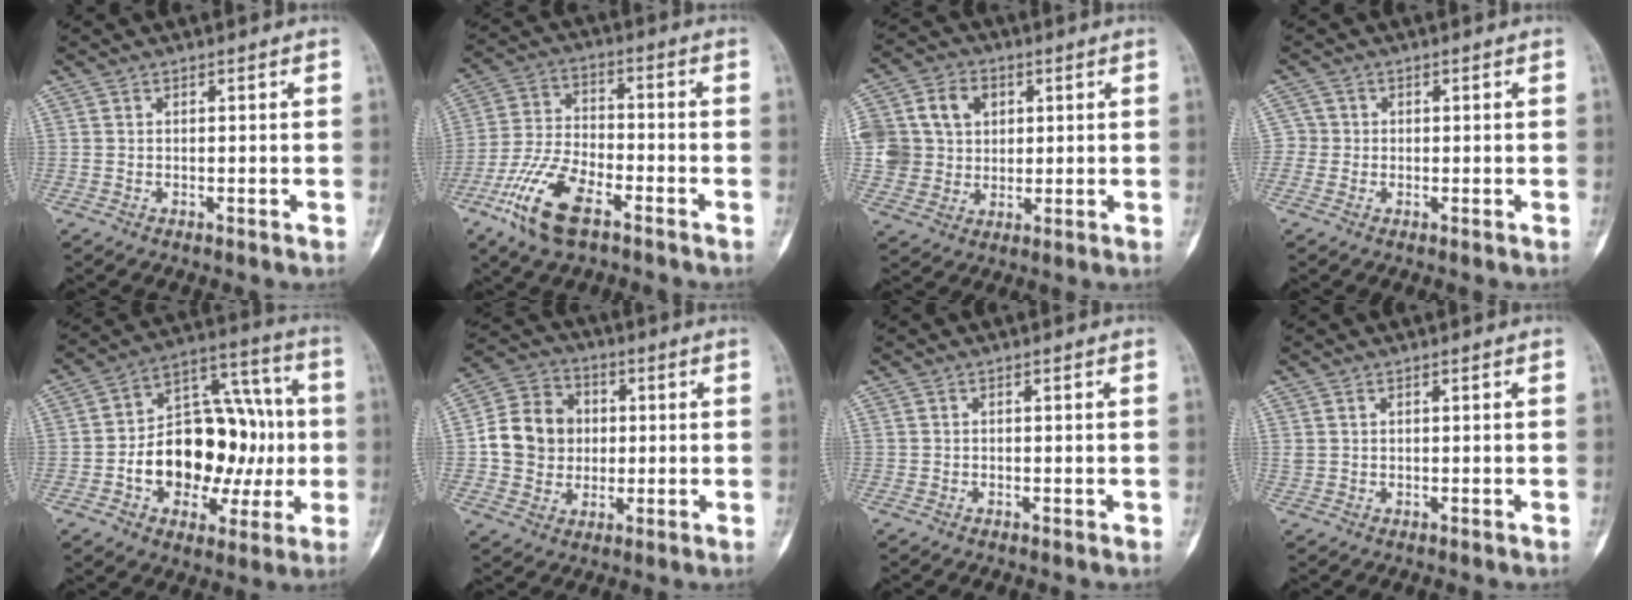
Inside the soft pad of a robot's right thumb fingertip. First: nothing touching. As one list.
[{"total": 13.4, "force": [-7.5, 5.6, 9.6], "torque": [-0.198, 0.024, -0.147]}, {"total": 16.0, "force": [3.4, 13.6, 7.8], "torque": [-0.151, 0.025, 0.072]}, {"total": 2.3, "force": [-0.3, 2.3, 0.1], "torque": [0.017, 0.008, -0.012]}, {"total": 22.0, "force": [-2.3, 14.6, 16.3], "torque": [-0.197, 0.051, -0.026]}, {"total": 12.4, "force": [0.4, 10.8, 6.0], "torque": [-0.084, 0.018, 0.003]}, {"total": 0.0}, {"total": 1.0, "force": [0.6, 0.6, 0.6], "torque": [-0.014, 0.006, 0.016]}]